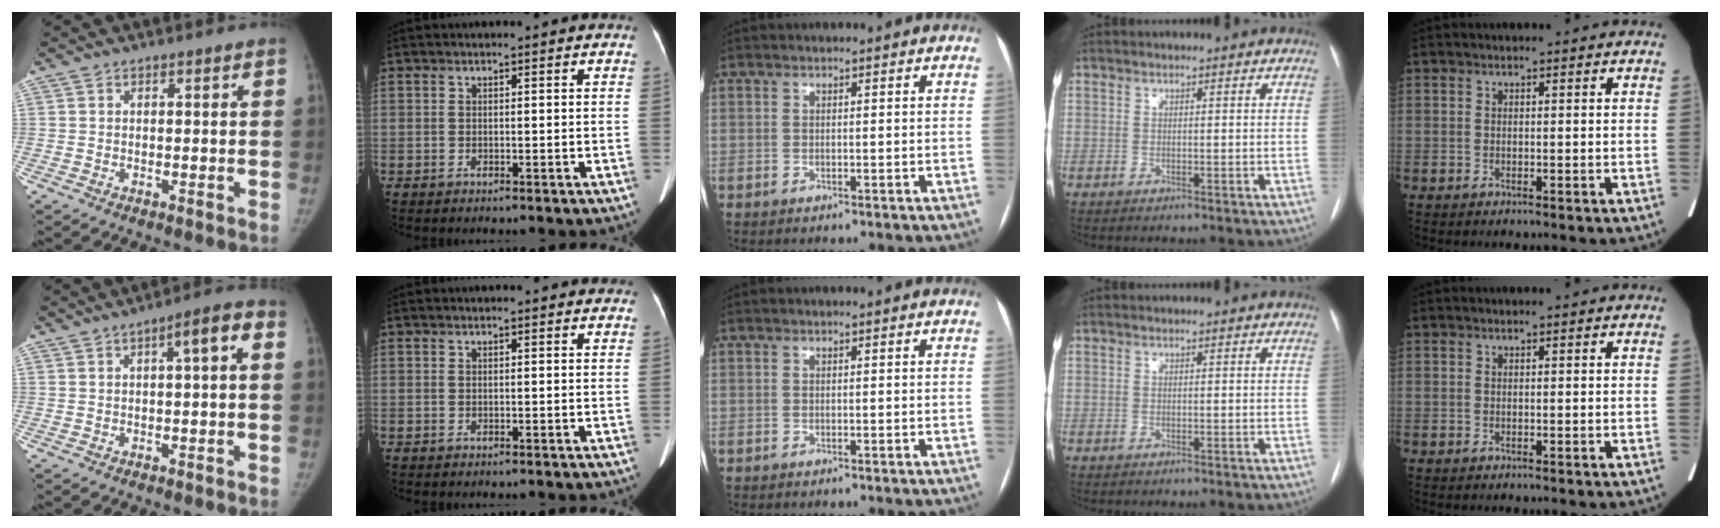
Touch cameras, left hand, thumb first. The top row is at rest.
{"thumb": {"total": 4.9, "force": [0.8, 1.1, 4.7], "torque": [-0.066, 0.023, 0.007]}, "index": {"total": 1.7, "force": [1.6, 0.5, 0.2], "torque": [-0.010, 0.002, 0.008]}}